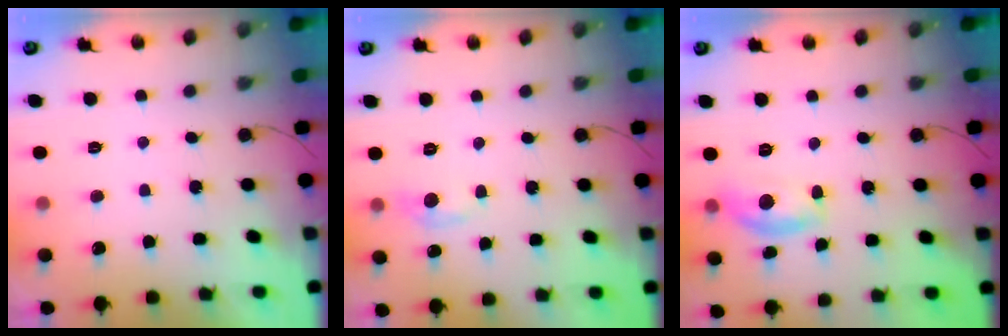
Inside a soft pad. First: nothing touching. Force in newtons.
{"total": 5.9, "press": 5.8, "slide": 0.9}
{"total": 10.1, "press": 10.1, "slide": 0.6}